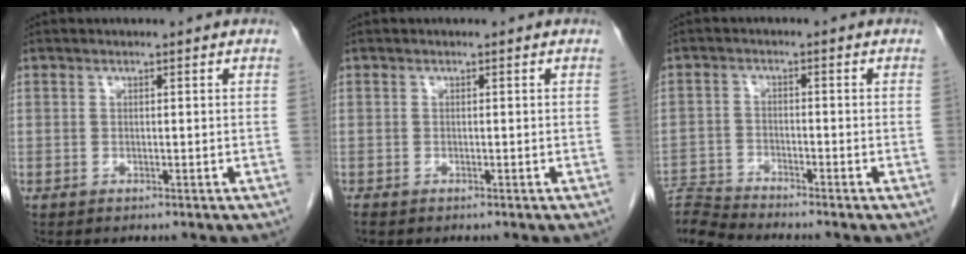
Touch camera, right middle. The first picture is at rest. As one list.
[{"total": 0.7, "force": [-0.6, 0.3, 0.2], "torque": [-0.012, -0.003, -0.014]}, {"total": 6.4, "force": [-6.2, -1.7, -0.2], "torque": [-0.008, -0.001, -0.119]}]